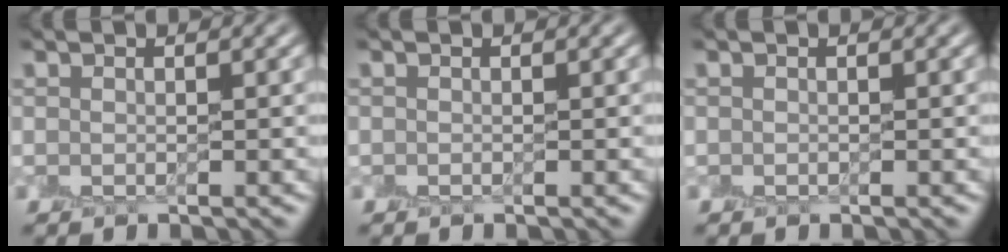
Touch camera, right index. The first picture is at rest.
{"total": 0.0}
{"total": 0.0}